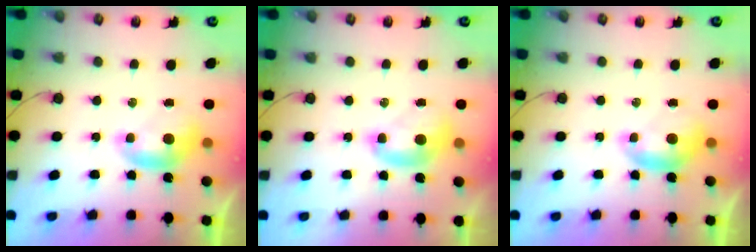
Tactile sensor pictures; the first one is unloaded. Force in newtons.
{"total": 2.0, "press": 2.0, "slide": 0.2}
{"total": 0.0}